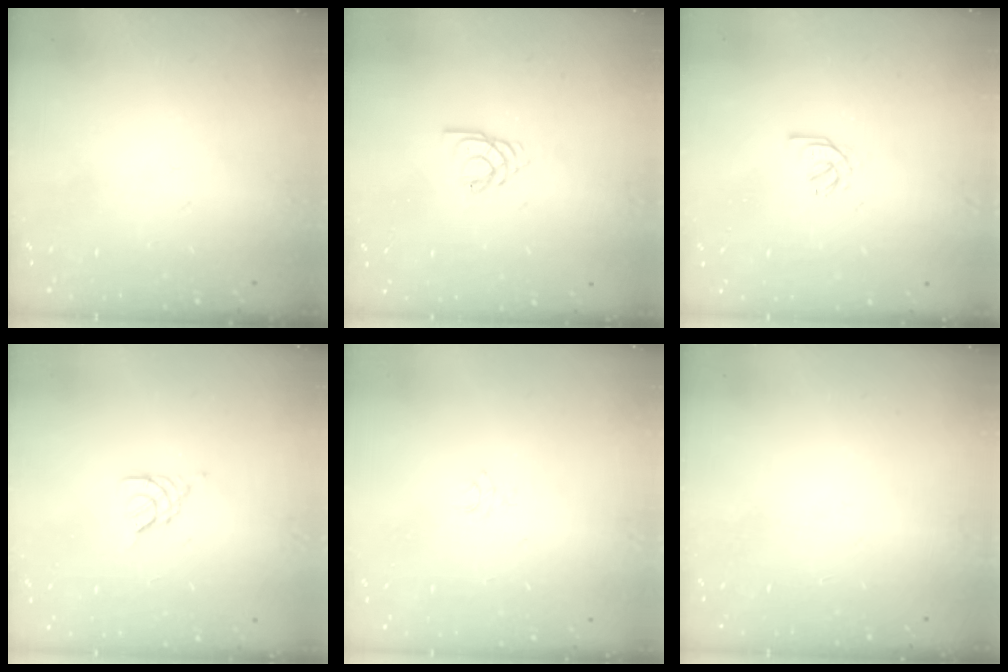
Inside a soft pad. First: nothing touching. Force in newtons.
{"total": 2.6, "press": 2.6, "slide": 0.3}
{"total": 1.7, "press": 1.6, "slide": 0.5}
{"total": 2.3, "press": 2.3, "slide": 0.5}
{"total": 3.7, "press": 3.7, "slide": 0.1}
{"total": 0.0}